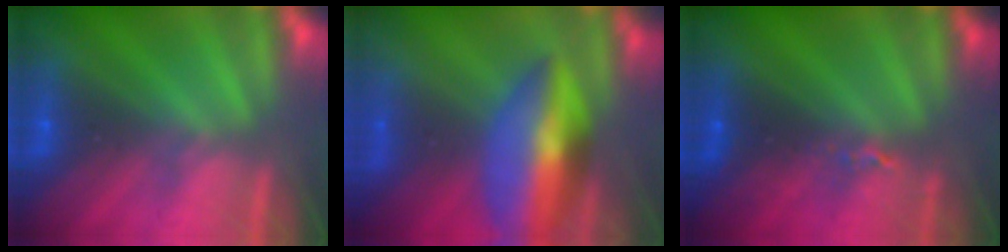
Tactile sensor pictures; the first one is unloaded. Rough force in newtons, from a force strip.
{"total": 7.6}
{"total": 2.4}